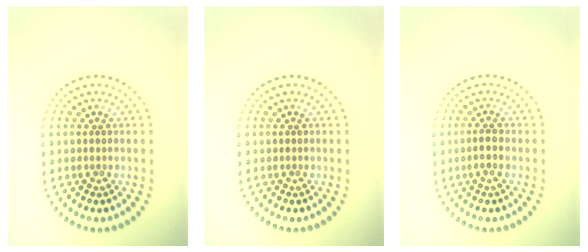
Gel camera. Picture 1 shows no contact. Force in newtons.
{"total": 0.0}
{"total": 1.5, "press": 1.4, "slide": 0.7}